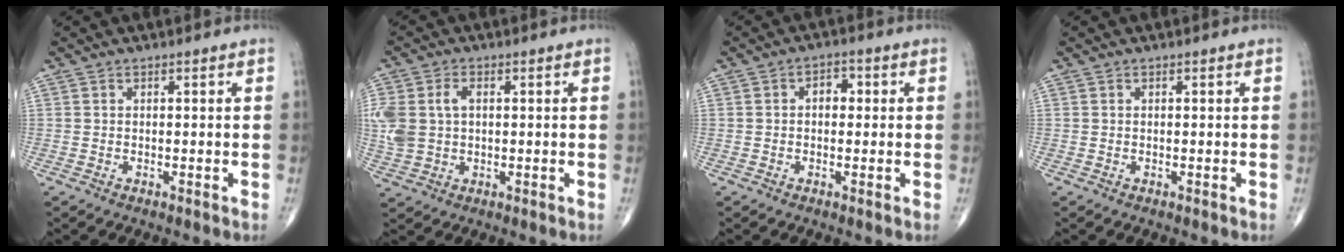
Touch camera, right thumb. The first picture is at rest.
{"total": 9.6, "force": [1.2, 6.7, 6.7], "torque": [-0.172, 0.012, 0.033]}
{"total": 2.4, "force": [0.1, 1.7, 1.7], "torque": [-0.013, 0.011, -0.005]}
{"total": 0.0}